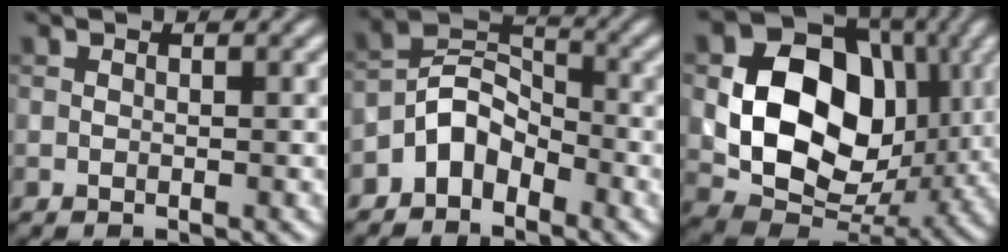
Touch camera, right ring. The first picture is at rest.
{"total": 4.2, "force": [-2.9, 2.5, 1.9], "torque": [-0.031, 0.012, -0.066]}
{"total": 13.5, "force": [1.1, 10.3, 8.6], "torque": [-0.142, -0.012, 0.020]}